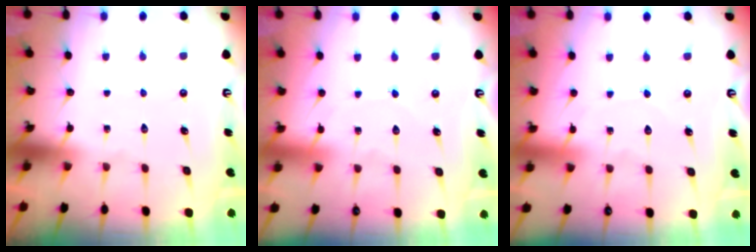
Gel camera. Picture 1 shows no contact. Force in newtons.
{"total": 3.4, "press": 3.4, "slide": 0.2}
{"total": 3.4, "press": 3.4, "slide": 0.2}